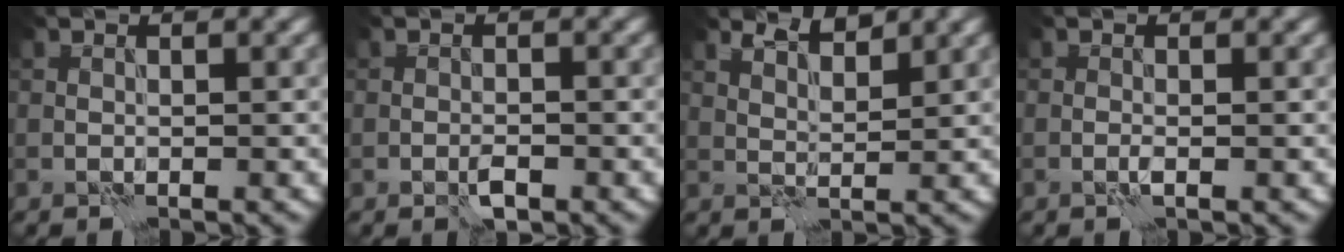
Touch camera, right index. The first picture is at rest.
{"total": 1.7, "force": [-0.9, 0.9, 1.2], "torque": [-0.023, -0.001, -0.016]}
{"total": 2.7, "force": [2.3, 0.6, 1.4], "torque": [-0.017, -0.002, 0.040]}
{"total": 0.8, "force": [-0.3, 0.2, 0.7], "torque": [-0.017, -0.001, -0.007]}